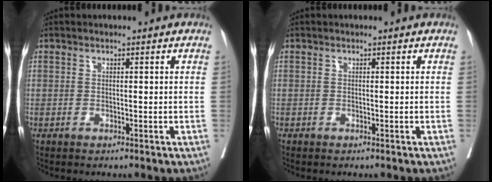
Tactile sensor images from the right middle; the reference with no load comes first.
{"total": 0.0}